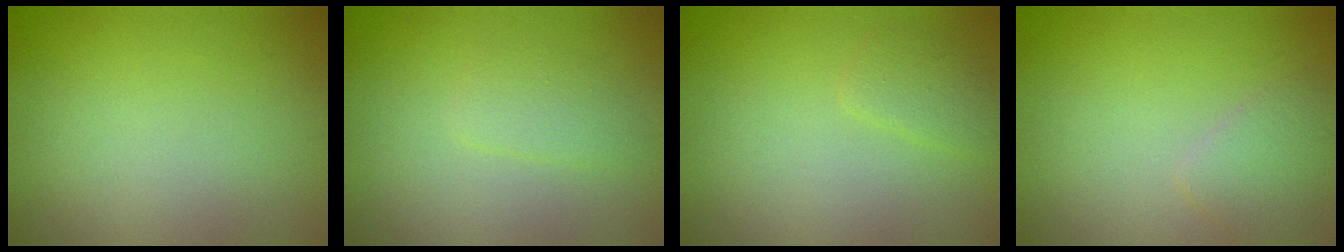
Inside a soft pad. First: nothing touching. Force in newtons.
{"total": 1.6, "press": 1.6, "slide": 0.1}
{"total": 1.4, "press": 1.4, "slide": 0.2}
{"total": 1.7, "press": 1.7, "slide": 0.2}